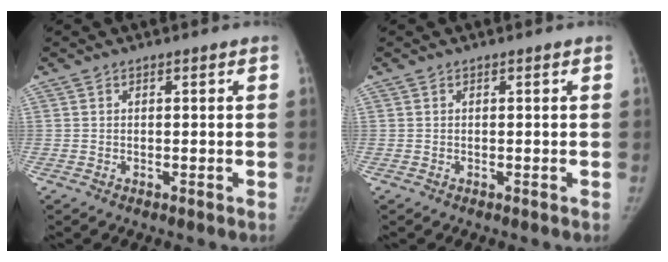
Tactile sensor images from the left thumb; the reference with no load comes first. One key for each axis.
{"total": 0.0}